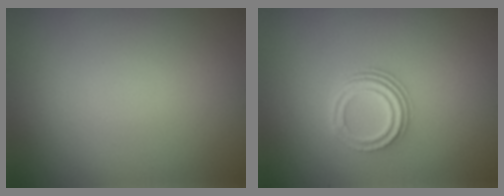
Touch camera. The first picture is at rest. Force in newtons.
{"total": 3.1, "press": 2.3, "slide": 2.1}